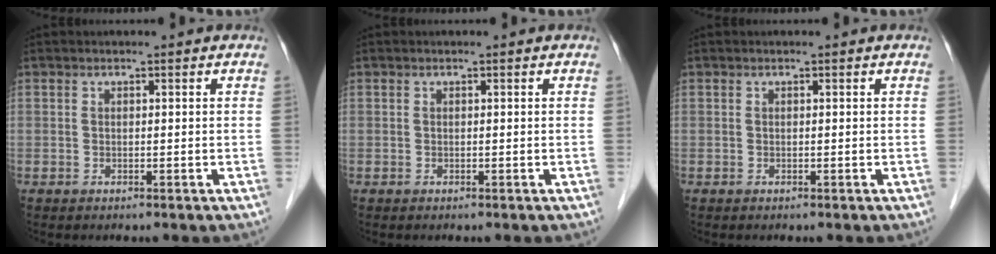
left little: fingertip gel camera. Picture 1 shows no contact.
{"total": 0.0}
{"total": 0.0}